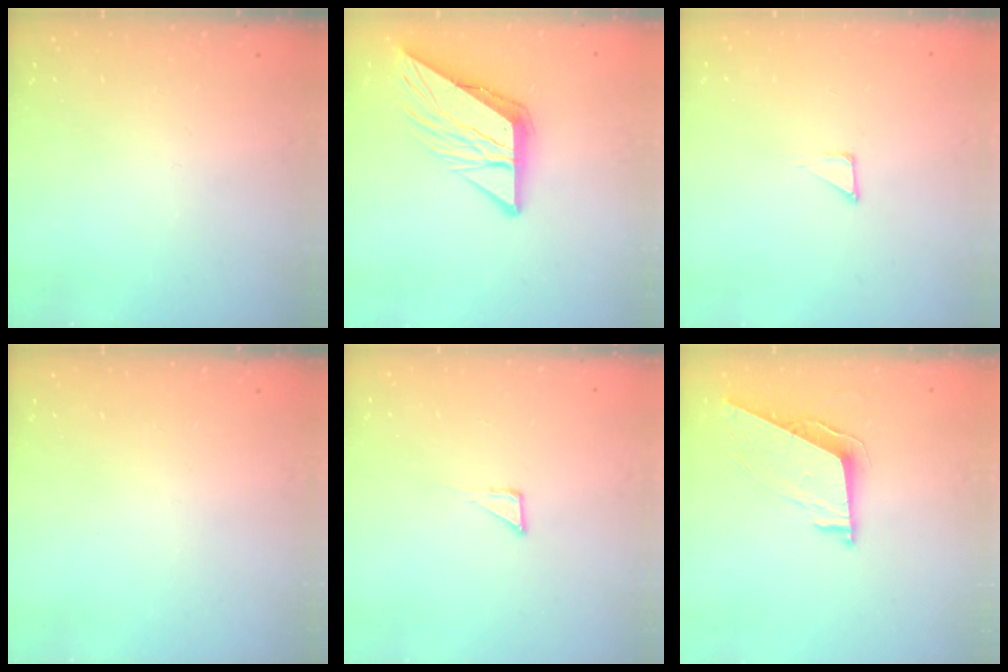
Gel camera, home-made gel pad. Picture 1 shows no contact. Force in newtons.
{"total": 12.2, "press": 12.2, "slide": 1.4}
{"total": 2.7, "press": 2.7, "slide": 0.3}
{"total": 0.0}
{"total": 2.8, "press": 2.8, "slide": 0.2}
{"total": 8.5, "press": 8.2, "slide": 2.2}